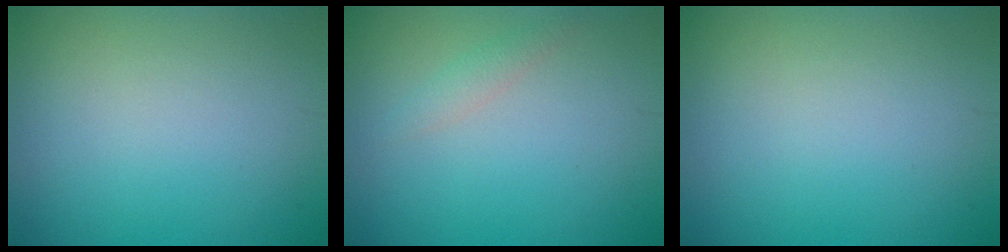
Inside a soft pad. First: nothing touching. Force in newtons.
{"total": 1.1, "press": 1.1, "slide": 0.0}
{"total": 0.0}